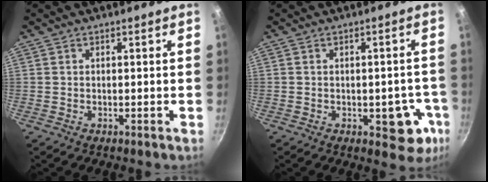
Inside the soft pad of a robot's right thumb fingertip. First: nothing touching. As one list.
[{"total": 8.6, "force": [-2.8, 4.6, 6.7], "torque": [-0.031, 0.015, -0.032]}]